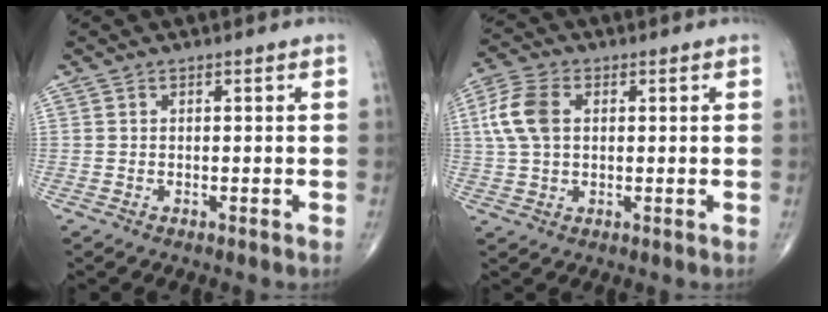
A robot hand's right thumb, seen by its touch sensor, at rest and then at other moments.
{"total": 8.3, "force": [1.5, 5.4, 6.1], "torque": [-0.139, 0.012, 0.029]}